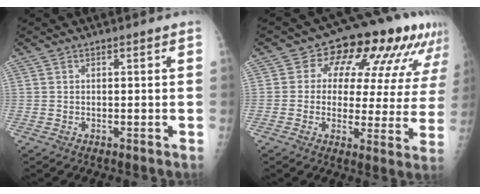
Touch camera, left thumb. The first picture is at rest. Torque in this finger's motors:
{"motor_torque": [-0.09, 0.27, 0.09, 0.00, 0.06]}